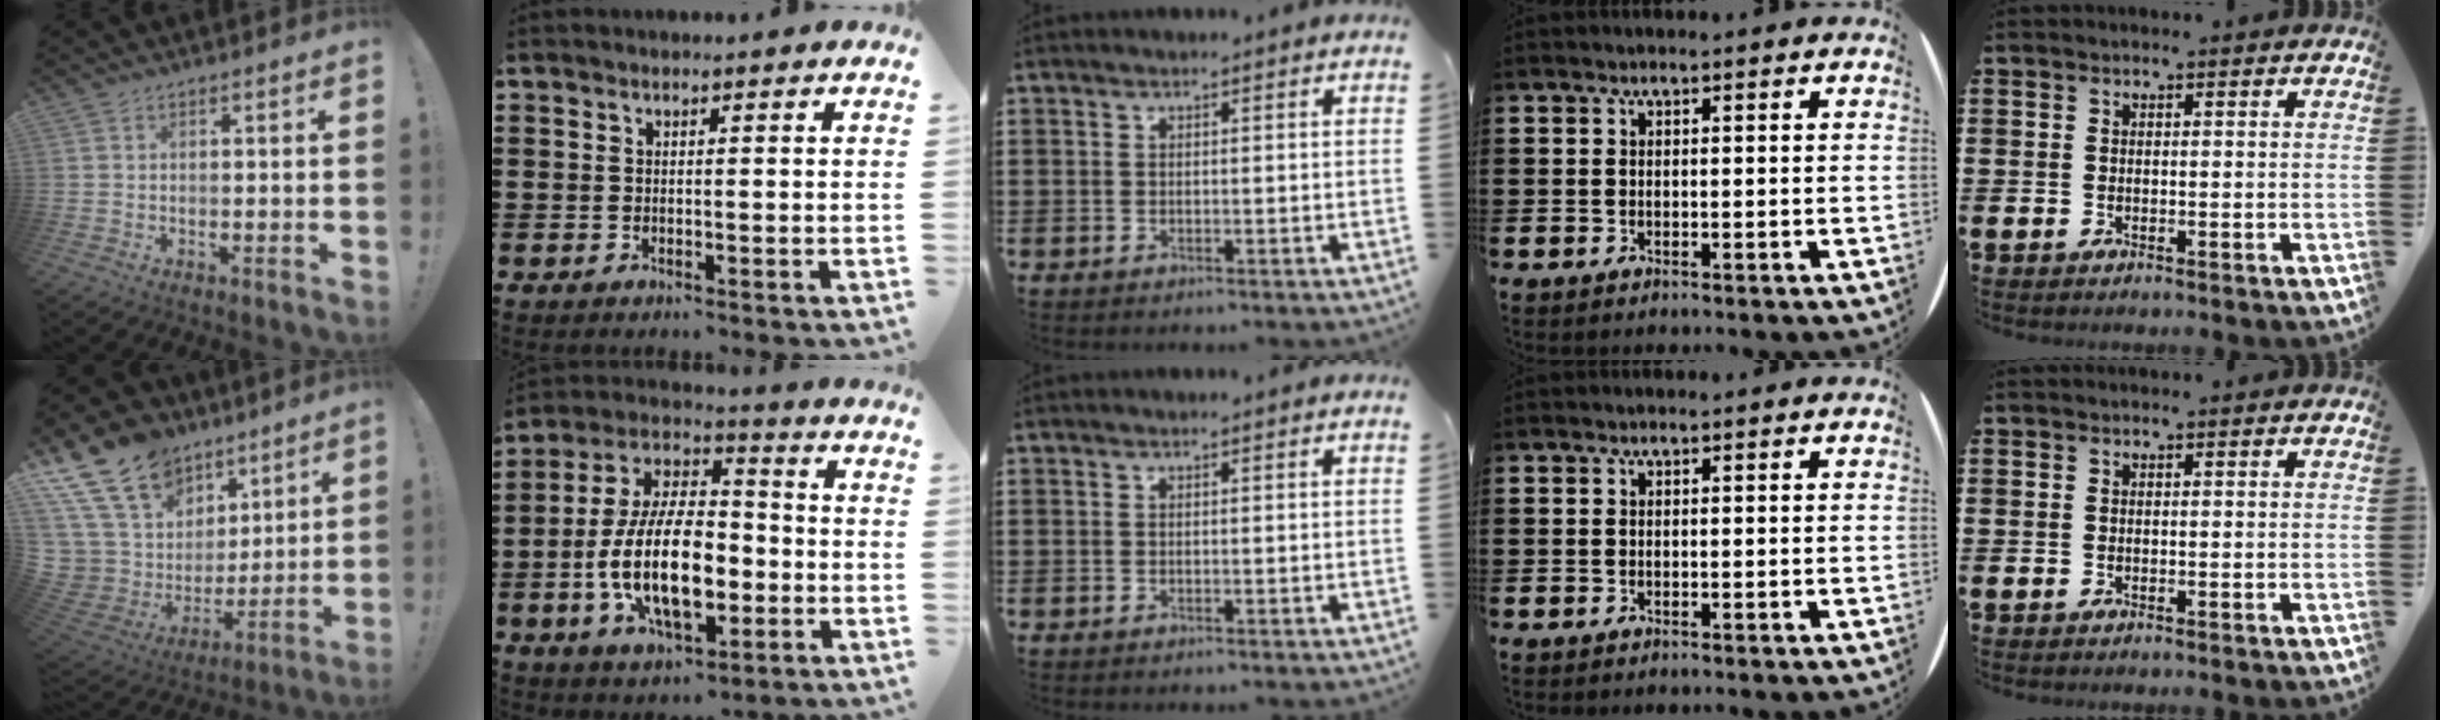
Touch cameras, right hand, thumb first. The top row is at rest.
{"thumb": {"total": 20.5, "force": [12.4, 13.4, 9.5], "torque": [-0.176, -0.090, 0.270]}, "index": {"total": 15.4, "force": [-3.9, 7.6, 12.8], "torque": [-0.277, -0.005, -0.075]}}